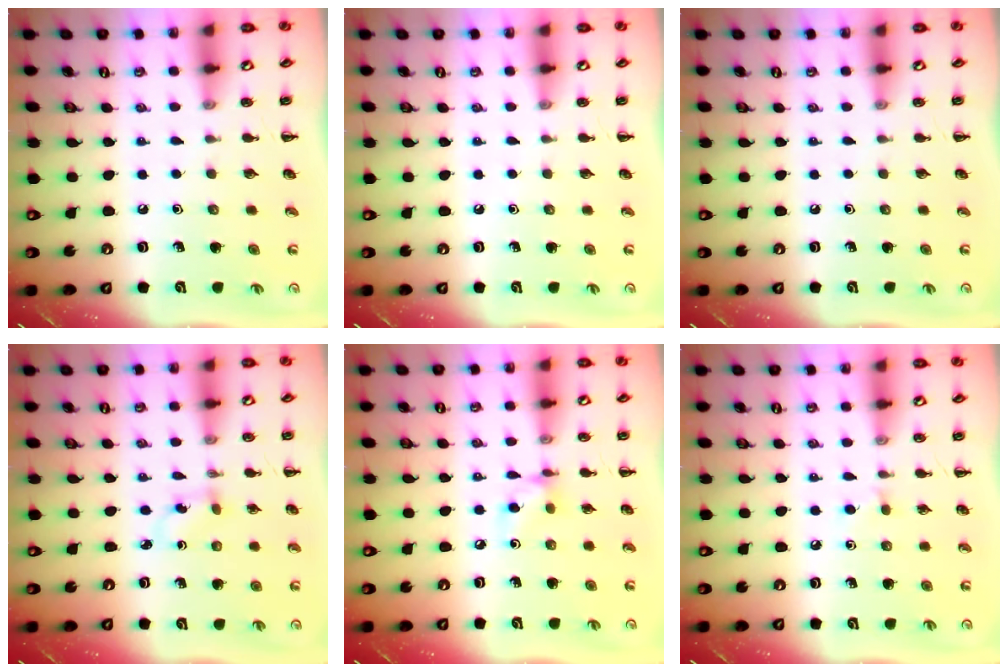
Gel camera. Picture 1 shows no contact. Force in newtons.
{"total": 0.0}
{"total": 0.0}
{"total": 1.8, "press": 1.7, "slide": 0.8}
{"total": 6.1, "press": 6.0, "slide": 0.6}
{"total": 3.7, "press": 3.4, "slide": 1.6}